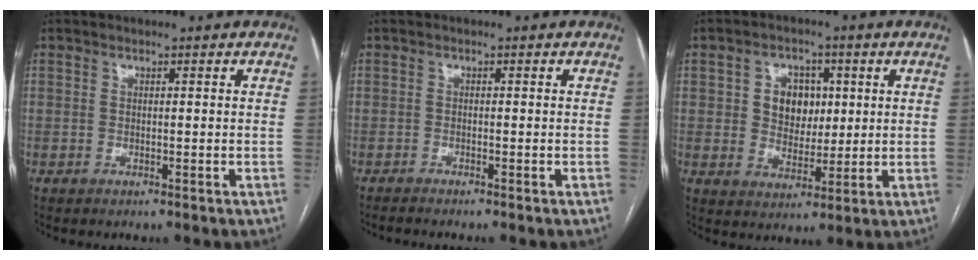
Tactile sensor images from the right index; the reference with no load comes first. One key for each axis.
{"total": 2.5, "fx": -2.2, "fy": -0.2, "fz": 1.2, "tx": -0.011, "ty": 0.000, "tz": -0.031}
{"total": 6.8, "fx": 1.6, "fy": 5.3, "fz": 4.0, "tx": -0.067, "ty": 0.013, "tz": 0.036}